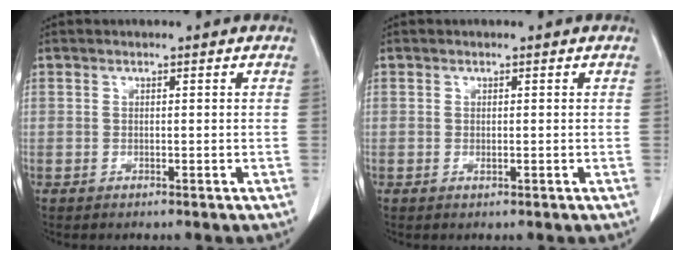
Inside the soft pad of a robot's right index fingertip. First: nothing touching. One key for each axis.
{"total": 0.5, "fx": -0.1, "fy": 0.2, "fz": 0.5, "tx": -0.012, "ty": -0.003, "tz": 0.000}